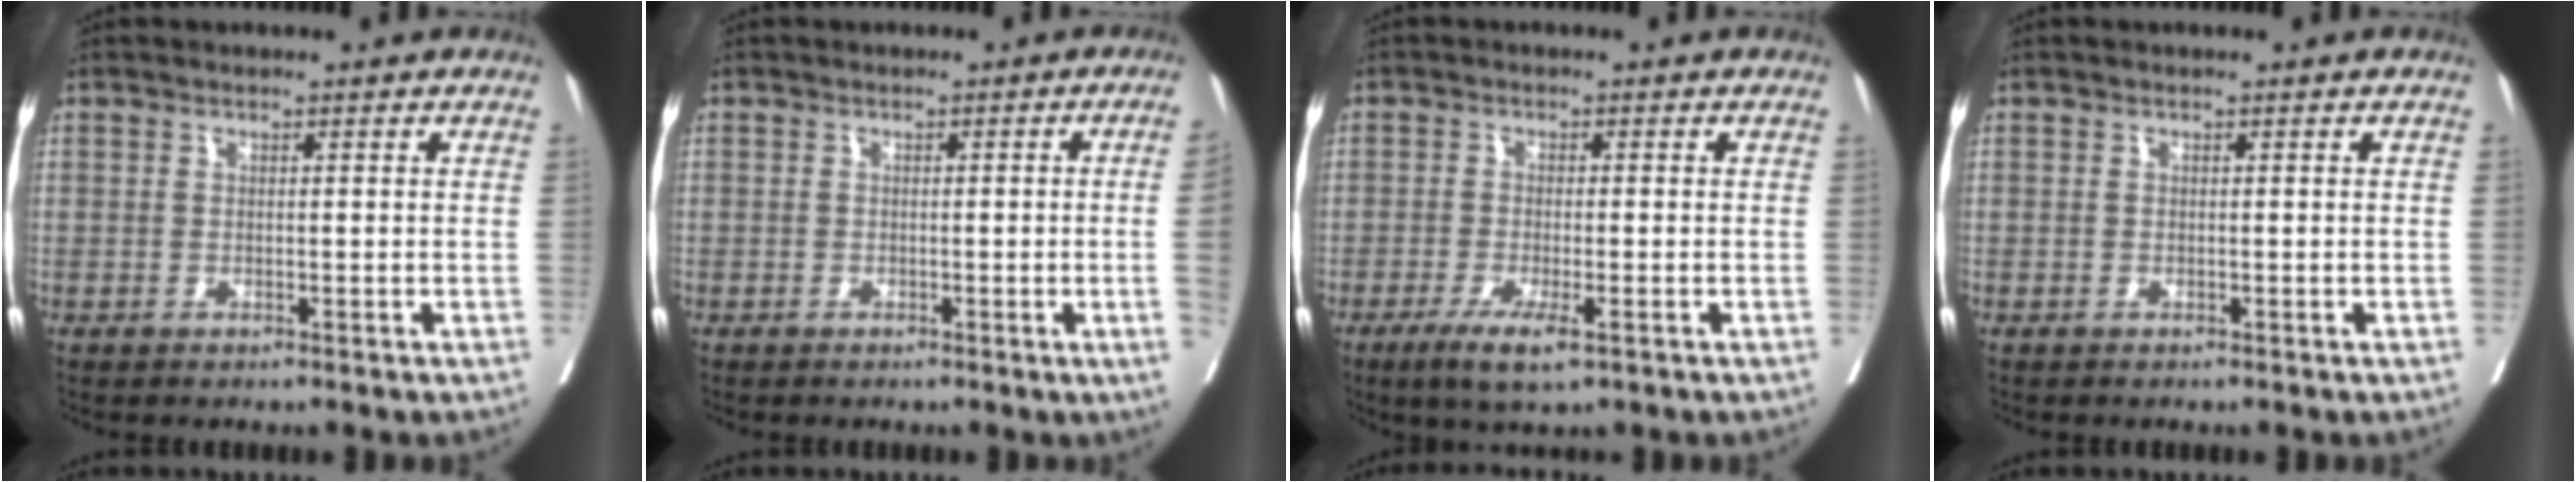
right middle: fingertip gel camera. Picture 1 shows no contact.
{"total": 2.8, "force": [-0.4, -0.8, 2.7], "torque": [-0.035, -0.005, -0.002]}
{"total": 5.1, "force": [-2.8, 0.9, 4.2], "torque": [-0.078, -0.012, -0.046]}
{"total": 0.0}